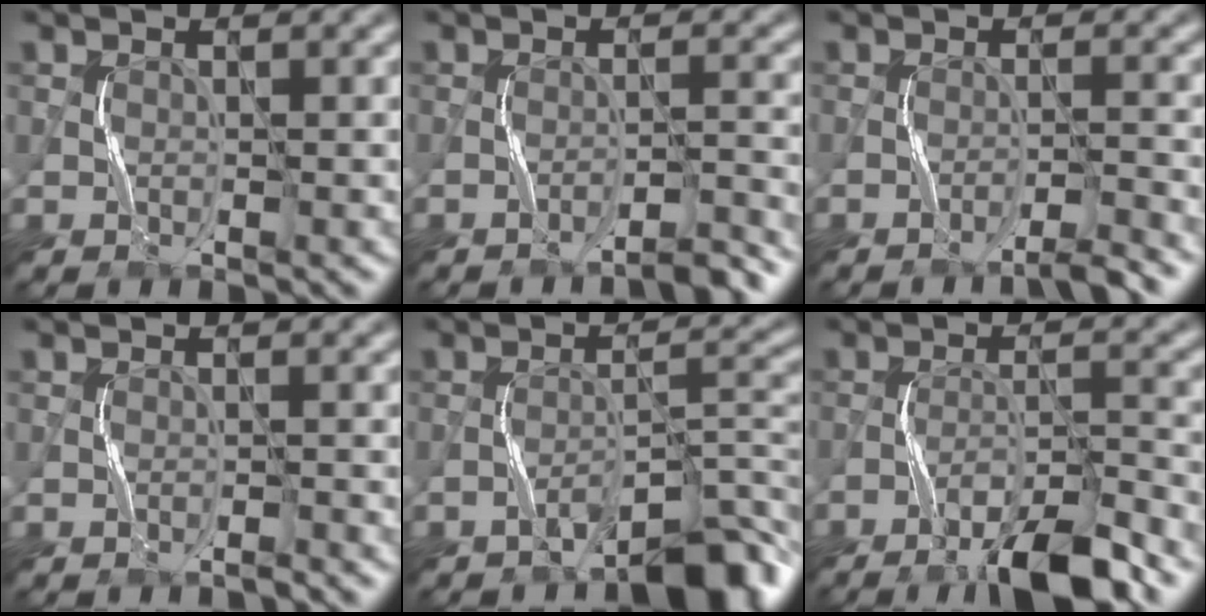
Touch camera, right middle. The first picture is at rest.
{"total": 2.5, "force": [-2.3, -0.2, 0.8], "torque": [-0.009, 0.013, -0.041]}
{"total": 2.4, "force": [-2.1, -0.3, 1.1], "torque": [-0.015, 0.010, -0.042]}
{"total": 0.8, "force": [-0.7, -0.1, 0.2], "torque": [-0.004, 0.006, -0.014]}
{"total": 5.7, "force": [-4.5, 1.3, 3.3], "torque": [-0.041, 0.018, -0.071]}
{"total": 7.2, "force": [-5.4, 0.8, 4.6], "torque": [-0.075, 0.006, -0.092]}